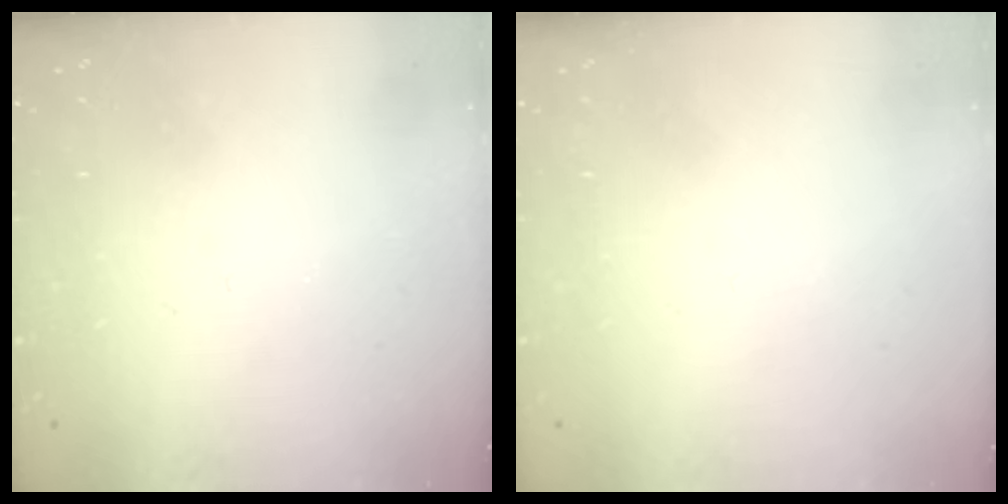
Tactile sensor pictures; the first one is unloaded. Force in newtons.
{"total": 1.6, "press": 1.6, "slide": 0.1}